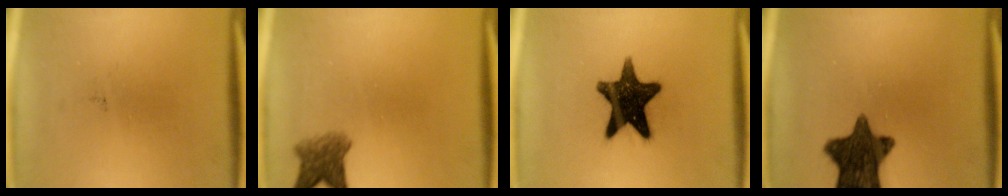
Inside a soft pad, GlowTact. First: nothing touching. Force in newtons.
{"total": 4.2}
{"total": 15.4}
{"total": 12.6}